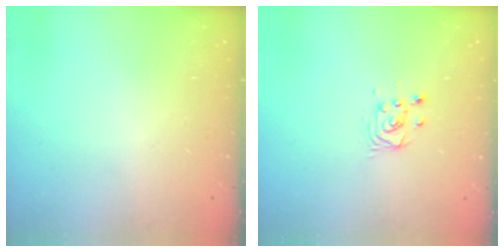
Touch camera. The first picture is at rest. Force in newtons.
{"total": 3.7, "press": 3.7, "slide": 0.3}